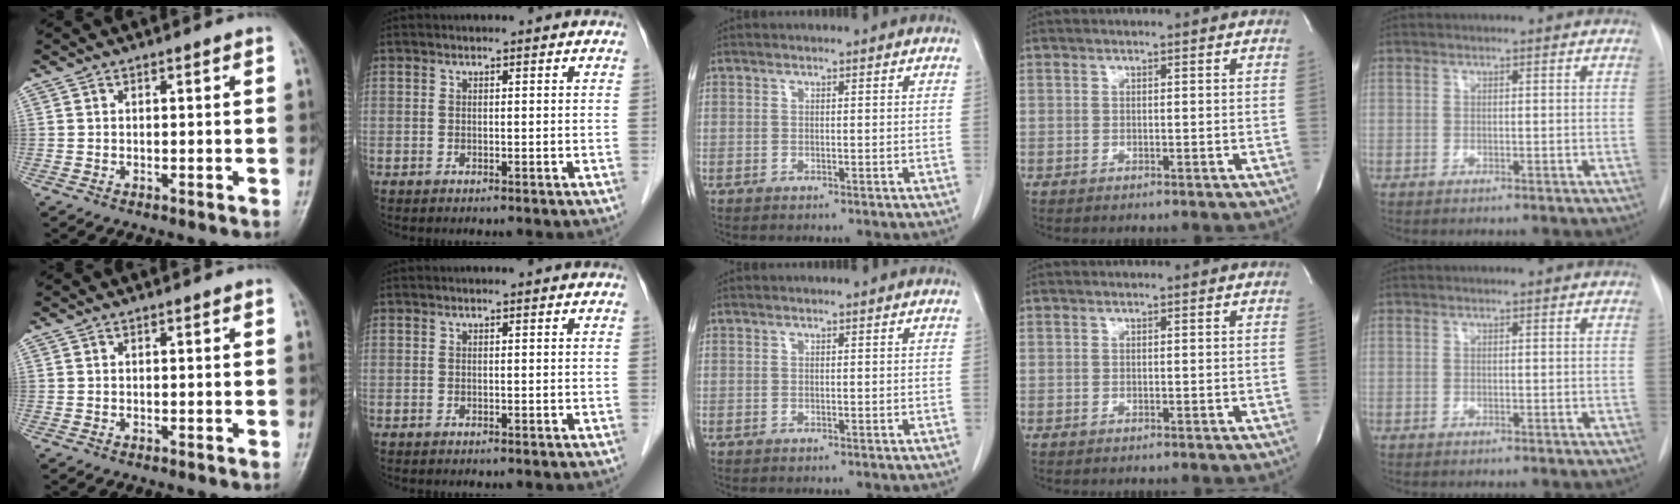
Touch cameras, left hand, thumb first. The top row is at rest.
{}